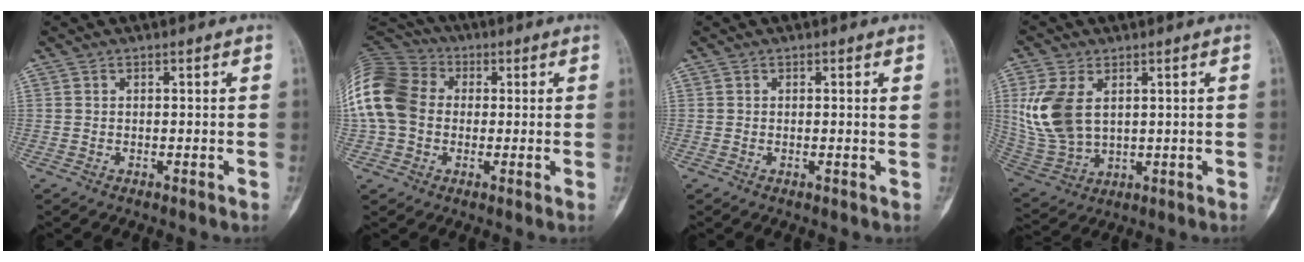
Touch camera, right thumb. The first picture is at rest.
{"total": 17.7, "force": [1.0, 14.1, 10.8], "torque": [-0.245, 0.041, 0.013]}
{"total": 0.9, "force": [0.3, -0.1, 0.9], "torque": [-0.014, -0.001, 0.002]}
{"total": 12.2, "force": [2.9, 7.6, 9.1], "torque": [-0.192, -0.010, 0.072]}